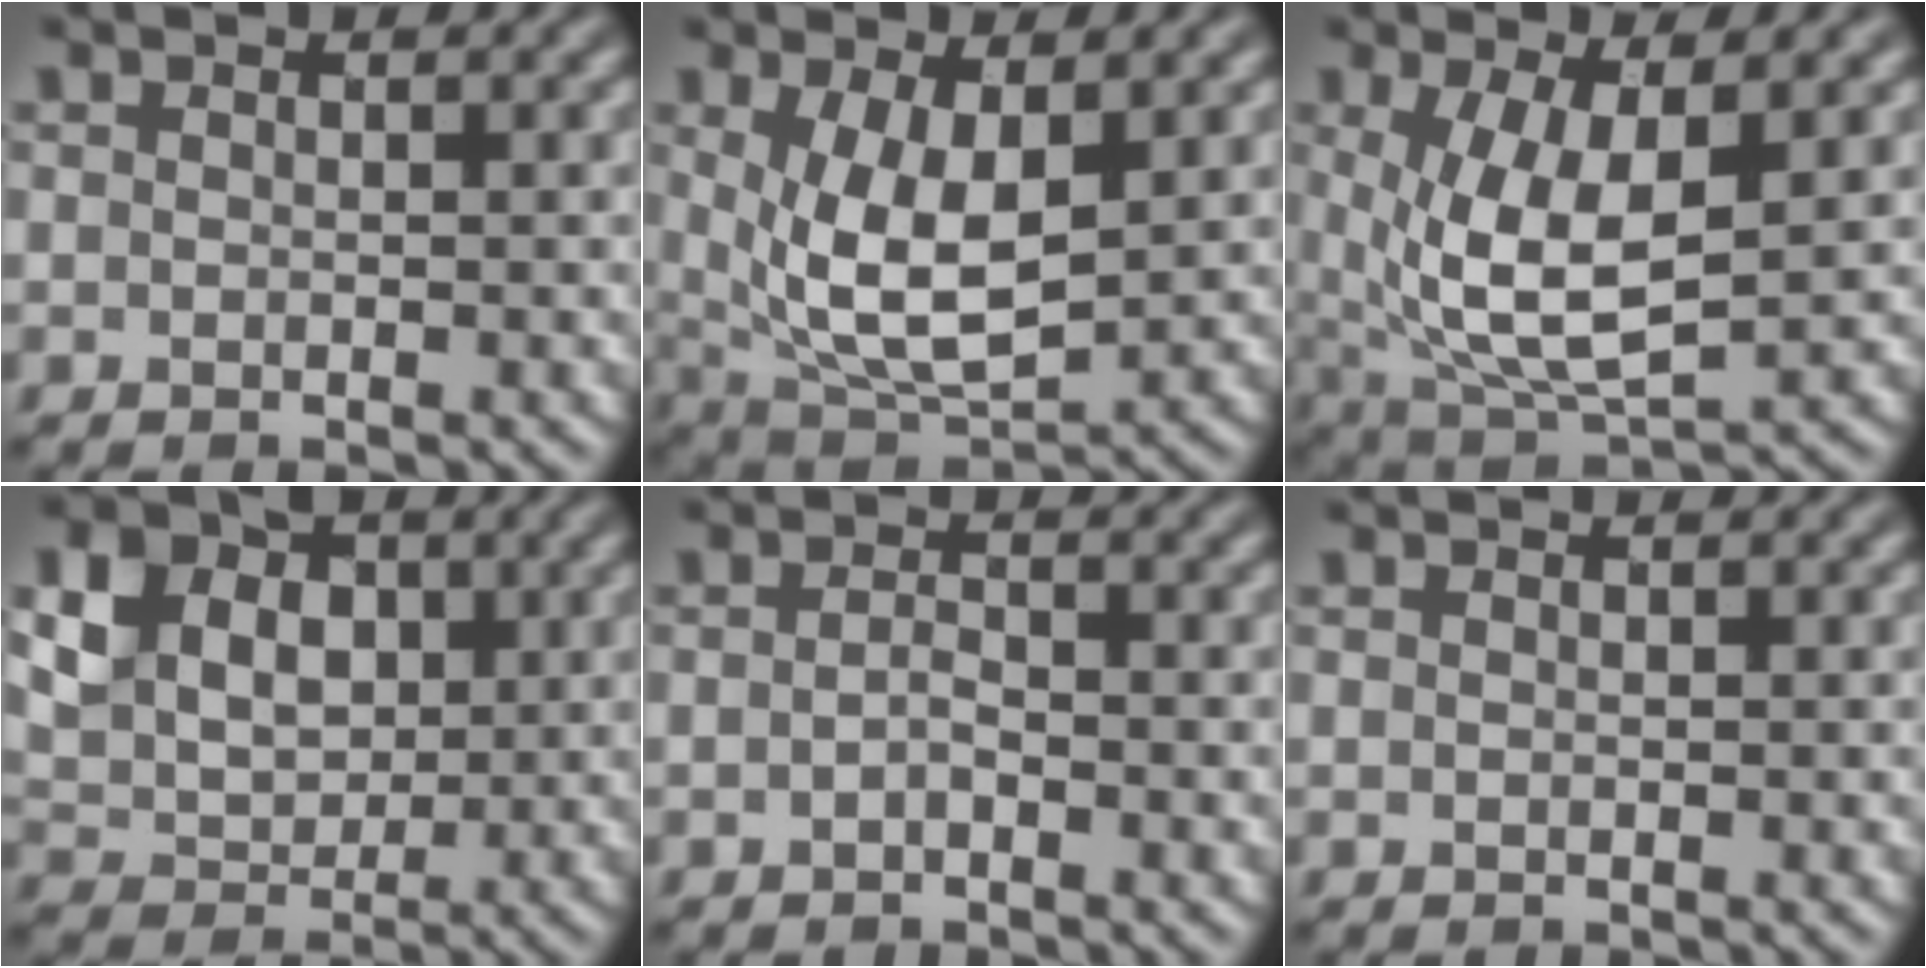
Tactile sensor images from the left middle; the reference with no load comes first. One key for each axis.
{"total": 6.9, "fx": 1.0, "fy": 3.3, "fz": 6.0, "tx": -0.129, "ty": -0.012, "tz": 0.026}
{"total": 7.5, "fx": 0.8, "fy": 3.4, "fz": 6.7, "tx": -0.145, "ty": -0.016, "tz": 0.021}
{"total": 11.0, "fx": 3.8, "fy": 8.4, "fz": 6.0, "tx": -0.116, "ty": 0.031, "tz": 0.066}
{"total": 1.0, "fx": -0.4, "fy": 0.4, "fz": 0.9, "tx": -0.019, "ty": 0.001, "tz": -0.010}
{"total": 0.0}